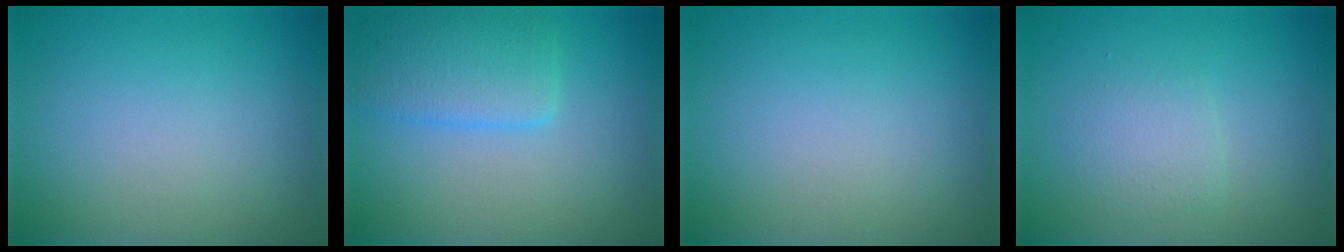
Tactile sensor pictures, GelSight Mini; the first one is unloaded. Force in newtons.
{"total": 3.8, "press": 3.8, "slide": 0.1}
{"total": 0.0}
{"total": 1.9, "press": 1.9, "slide": 0.1}